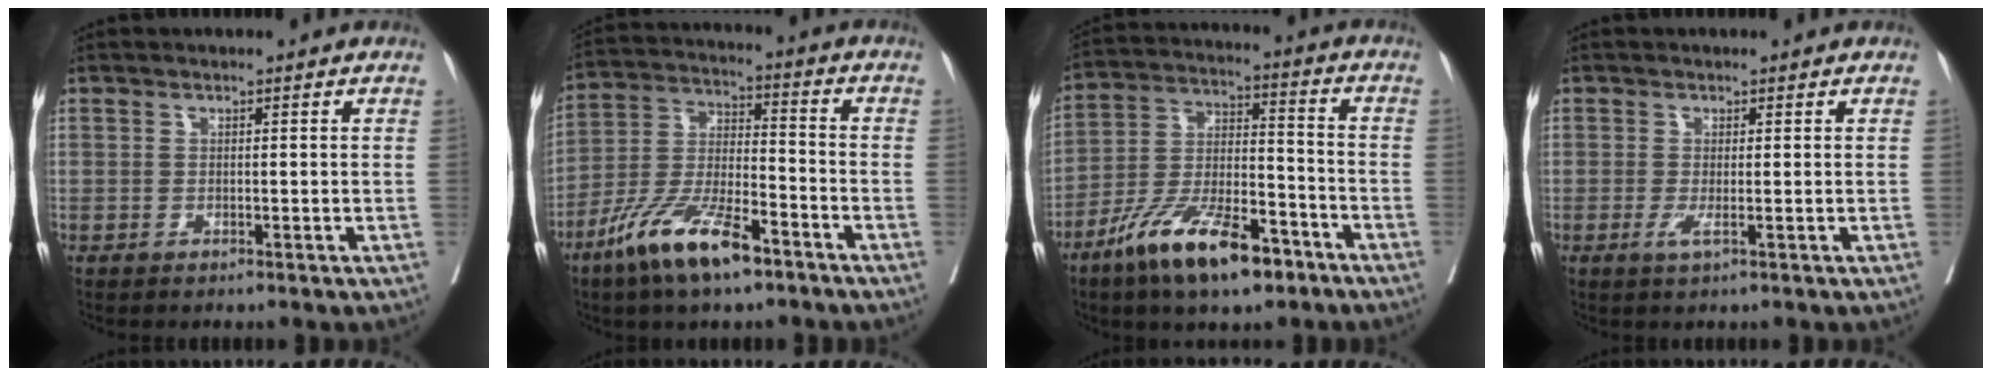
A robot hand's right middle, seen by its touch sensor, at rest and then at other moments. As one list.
[{"total": 13.1, "force": [-8.4, 3.2, 9.6], "torque": [-0.197, -0.013, -0.159]}, {"total": 14.7, "force": [-9.4, 4.4, 10.5], "torque": [-0.197, -0.008, -0.168]}, {"total": 1.5, "force": [-0.5, 0.0, 1.4], "torque": [-0.028, -0.006, -0.008]}]